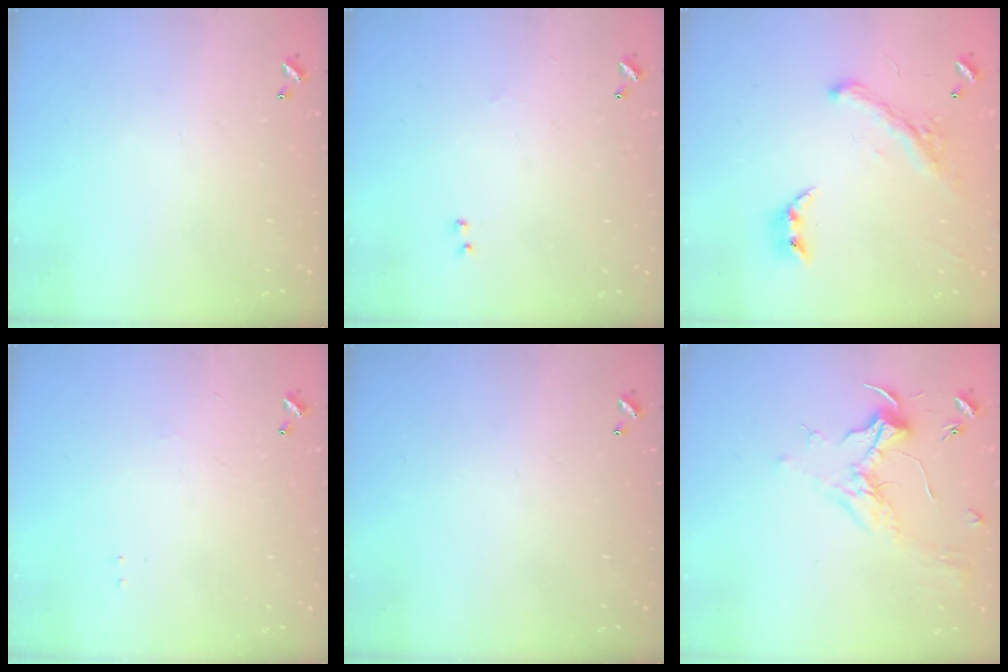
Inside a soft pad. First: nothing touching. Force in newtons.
{"total": 2.3, "press": 2.2, "slide": 0.8}
{"total": 2.6, "press": 2.3, "slide": 1.3}
{"total": 0.9, "press": 0.8, "slide": 0.5}
{"total": 0.0}
{"total": 1.9, "press": 1.7, "slide": 0.7}